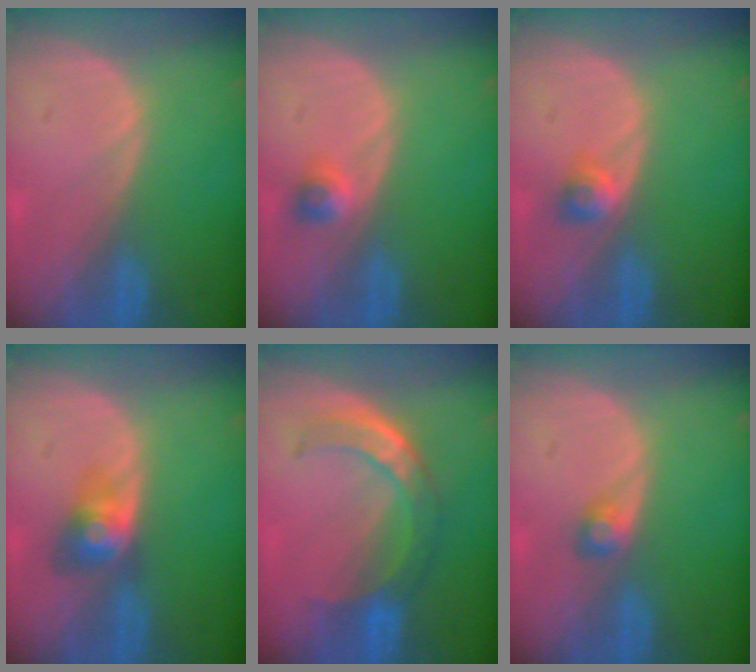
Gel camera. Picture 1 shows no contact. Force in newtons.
{"total": 2.4, "press": 2.0, "slide": 1.2}
{"total": 2.6, "press": 2.2, "slide": 1.4}
{"total": 3.9, "press": 3.9, "slide": 0.2}
{"total": 7.9, "press": 6.6, "slide": 4.3}
{"total": 1.9, "press": 1.8, "slide": 0.2}